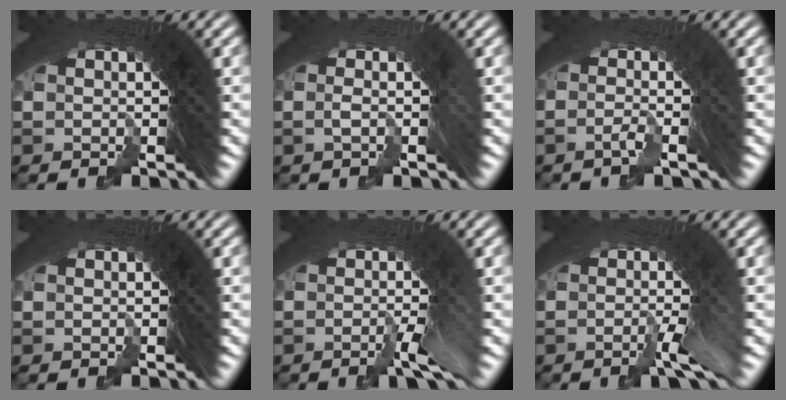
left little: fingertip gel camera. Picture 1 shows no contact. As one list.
[{"total": 1.4, "force": [-0.7, -0.6, 1.1], "torque": [-0.011, 0.013, -0.016]}, {"total": 2.0, "force": [-1.3, -0.9, 1.3], "torque": [-0.015, 0.005, -0.027]}, {"total": 0.0}, {"total": 2.8, "force": [-1.4, -0.4, 2.4], "torque": [-0.025, 0.013, -0.030]}, {"total": 2.9, "force": [-1.4, -0.6, 2.5], "torque": [-0.026, 0.013, -0.030]}]